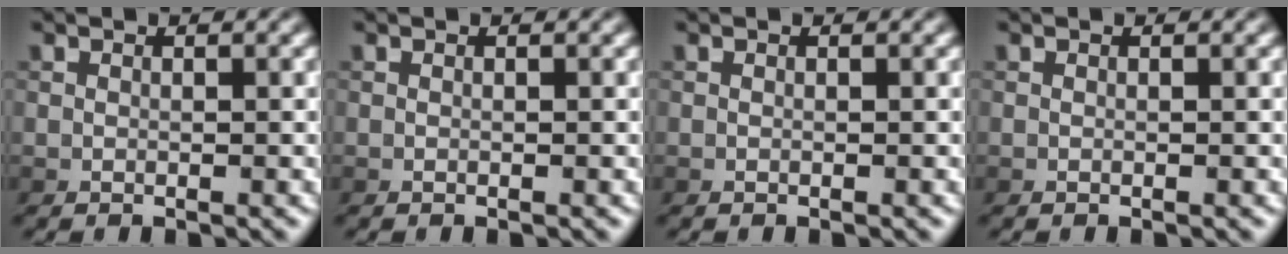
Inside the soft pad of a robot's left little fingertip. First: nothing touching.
{"total": 0.0}
{"total": 0.0}
{"total": 0.0}